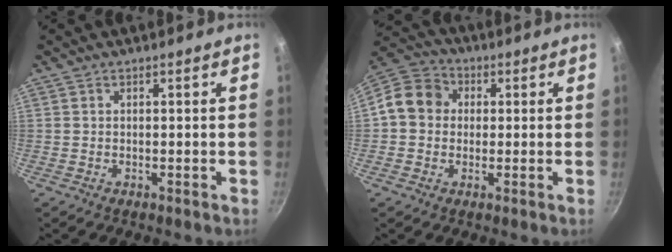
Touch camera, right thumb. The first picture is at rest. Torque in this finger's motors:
{"motor_torque": [0.12, 1.58, 0.38, -0.56, 0.03]}